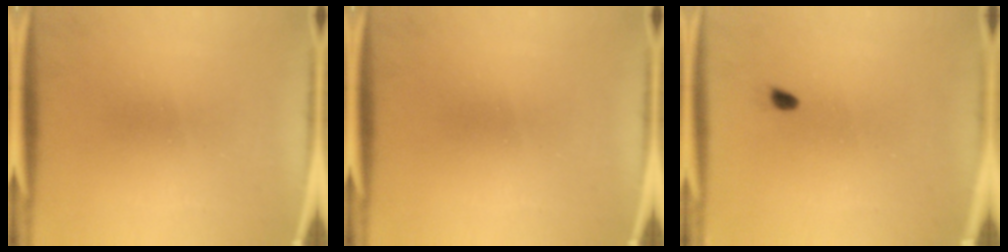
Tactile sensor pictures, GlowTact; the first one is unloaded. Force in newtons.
{"total": 0.0}
{"total": 0.6}